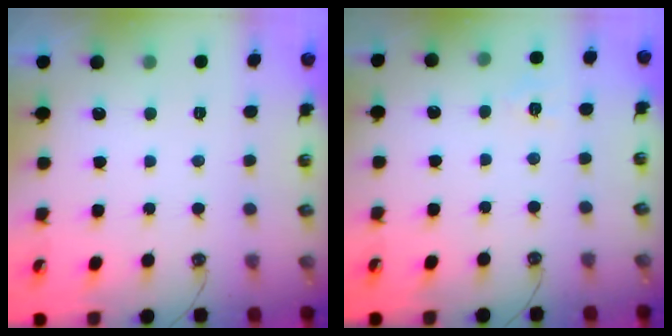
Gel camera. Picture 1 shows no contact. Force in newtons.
{"total": 4.8, "press": 4.8, "slide": 0.7}